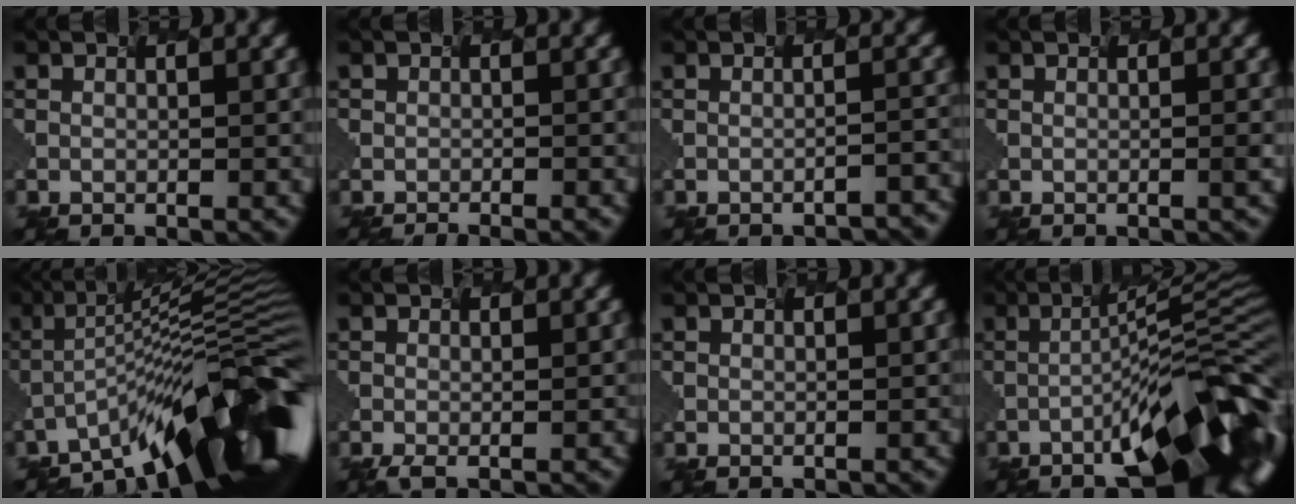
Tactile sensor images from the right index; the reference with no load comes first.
{"total": 2.7, "force": [-2.3, 0.9, 1.2], "torque": [0.007, -0.004, -0.014]}
{"total": 2.9, "force": [-1.9, 0.7, 2.0], "torque": [-0.014, 0.005, -0.018]}
{"total": 1.2, "force": [0.0, 0.5, 1.1], "torque": [-0.005, 0.000, -0.007]}
{"total": 13.2, "force": [-8.1, 2.6, 10.1], "torque": [-0.145, 0.011, -0.131]}
{"total": 1.7, "force": [-1.4, 0.3, 0.9], "torque": [-0.014, 0.002, -0.014]}
{"total": 0.0}
{"total": 15.4, "force": [-6.2, 4.1, 13.5], "torque": [-0.168, 0.012, -0.090]}